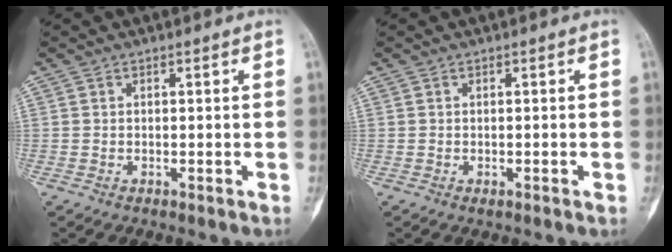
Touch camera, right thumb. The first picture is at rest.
{"total": 0.8, "force": [-0.3, 0.3, 0.7], "torque": [-0.013, 0.004, 0.000]}